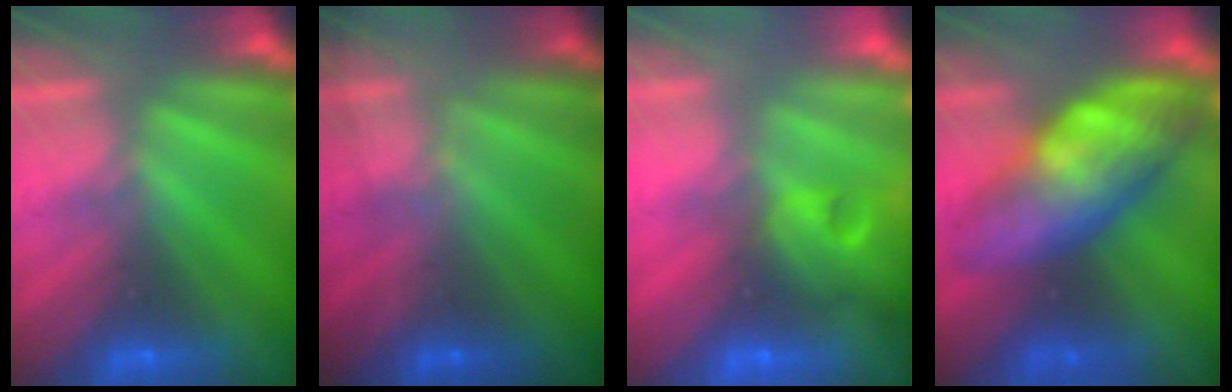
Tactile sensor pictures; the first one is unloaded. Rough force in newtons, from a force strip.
{"total": 1.3}
{"total": 10.2}
{"total": 6.6}